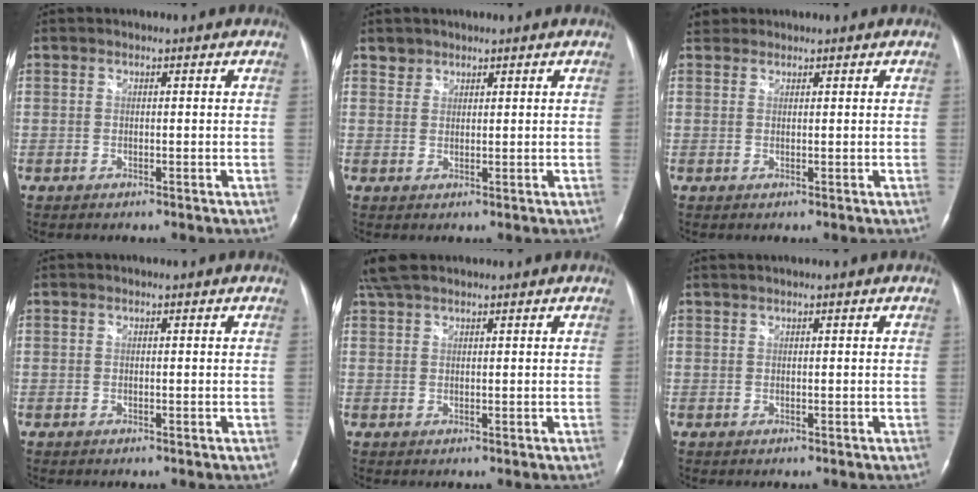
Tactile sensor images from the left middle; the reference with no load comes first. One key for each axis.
{"total": 1.7, "fx": 1.3, "fy": 1.1, "fz": -0.3, "tx": 0.014, "ty": 0.007, "tz": 0.017}
{"total": 2.2, "fx": 1.6, "fy": 1.5, "fz": 0.1, "tx": 0.003, "ty": 0.016, "tz": 0.025}
{"total": 0.0}
{"total": 4.6, "fx": 3.7, "fy": 1.6, "fz": 2.2, "tx": -0.049, "ty": 0.029, "tz": 0.073}
{"total": 0.9, "fx": 0.7, "fy": -0.1, "fz": 0.5, "tx": -0.012, "ty": 0.013, "tz": 0.018}